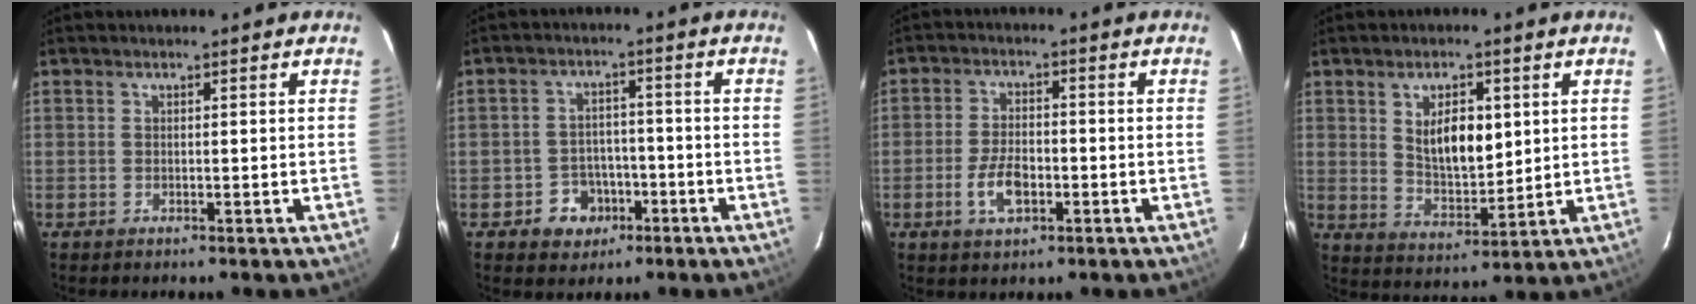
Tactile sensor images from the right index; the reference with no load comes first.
{"total": 6.4, "force": [-3.2, 5.4, 1.5], "torque": [-0.046, 0.020, -0.035]}
{"total": 6.4, "force": [-2.5, 3.3, 4.9], "torque": [-0.105, 0.001, -0.043]}
{"total": 9.0, "force": [2.6, 4.7, 7.2], "torque": [-0.123, 0.000, 0.056]}